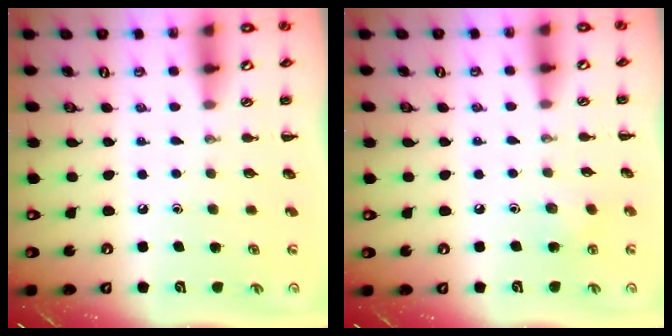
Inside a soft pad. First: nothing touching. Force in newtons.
{"total": 3.8, "press": 3.7, "slide": 0.9}